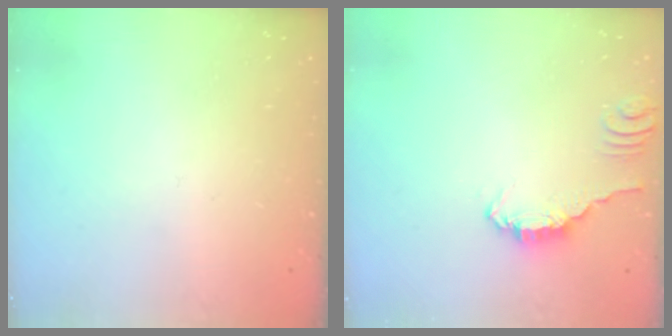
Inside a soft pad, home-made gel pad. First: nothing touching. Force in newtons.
{"total": 1.4, "press": 1.4, "slide": 0.3}